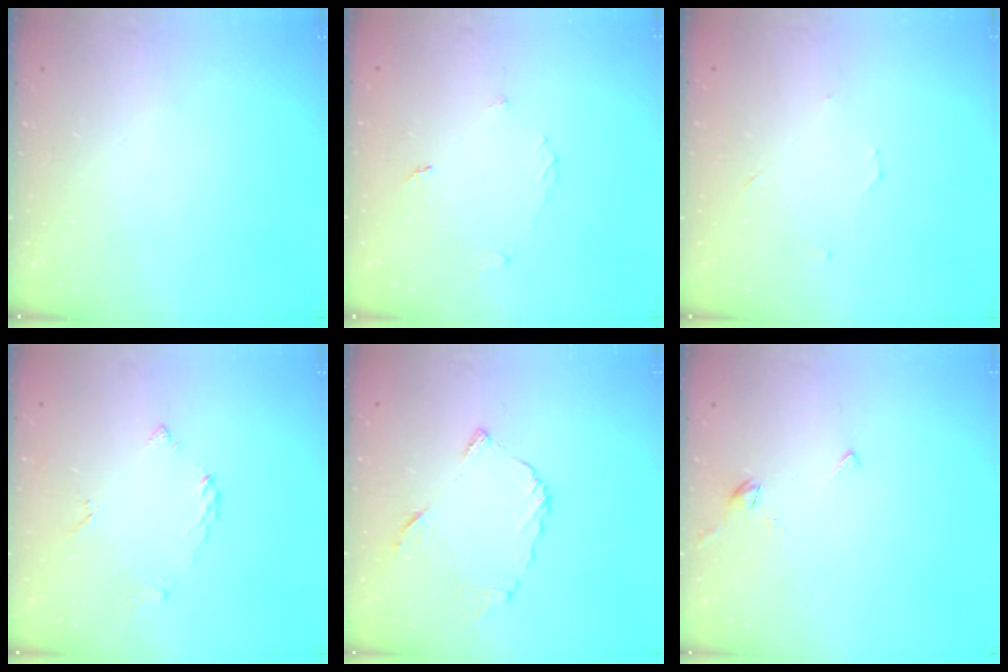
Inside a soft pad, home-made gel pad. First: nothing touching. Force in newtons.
{"total": 3.8, "press": 3.8, "slide": 0.5}
{"total": 3.0, "press": 3.0, "slide": 0.2}
{"total": 3.9, "press": 3.9, "slide": 0.4}
{"total": 8.8, "press": 8.7, "slide": 0.9}
{"total": 3.1, "press": 3.1, "slide": 0.4}